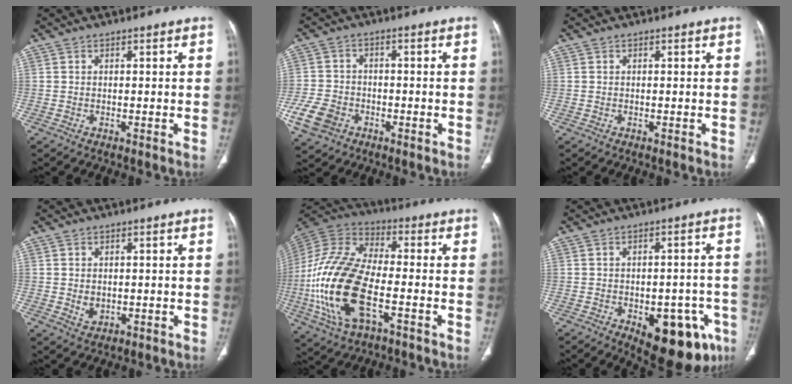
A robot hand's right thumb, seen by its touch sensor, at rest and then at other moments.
{"total": 7.7, "force": [-3.3, 5.9, 3.6], "torque": [-0.071, 0.016, -0.055]}
{"total": 0.0}
{"total": 2.7, "force": [-0.1, 2.1, 1.7], "torque": [-0.023, -0.003, 0.007]}
{"total": 22.6, "force": [-5.8, 10.6, 19.1], "torque": [-0.419, 0.013, -0.105]}
{"total": 15.5, "force": [-6.6, 7.7, 11.7], "torque": [-0.106, 0.023, -0.071]}